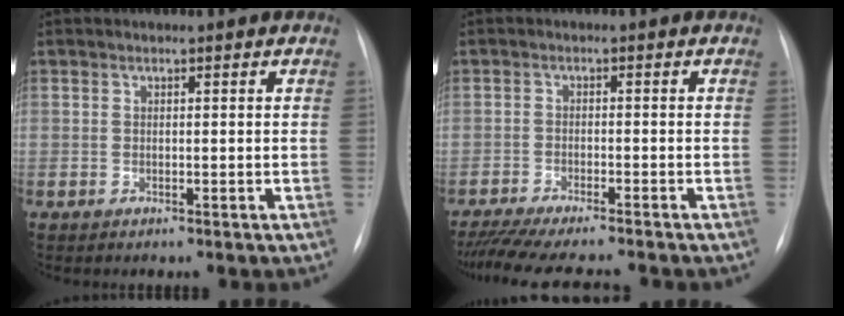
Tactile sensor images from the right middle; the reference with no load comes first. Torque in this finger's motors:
{"motor_torque": [0.45, -0.47, 0.14, 0.05]}